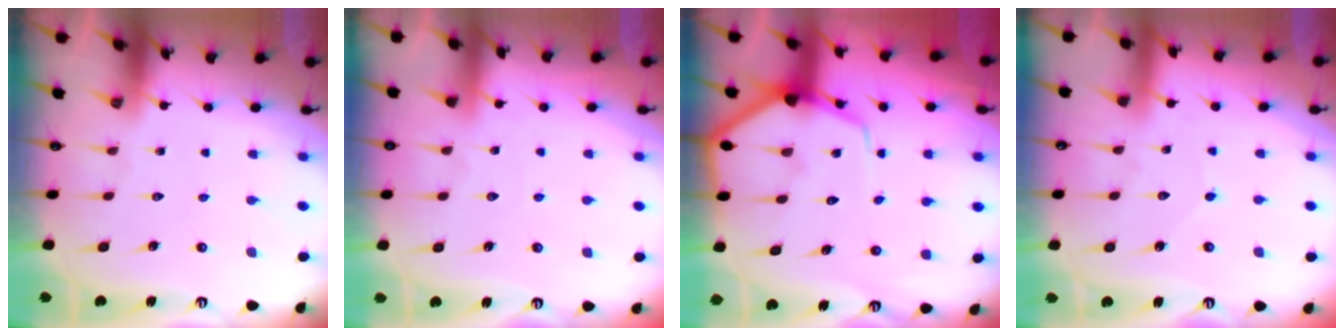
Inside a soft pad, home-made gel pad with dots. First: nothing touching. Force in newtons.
{"total": 4.2, "press": 4.1, "slide": 0.5}
{"total": 9.2, "press": 9.2, "slide": 0.9}
{"total": 3.8, "press": 3.8, "slide": 0.4}